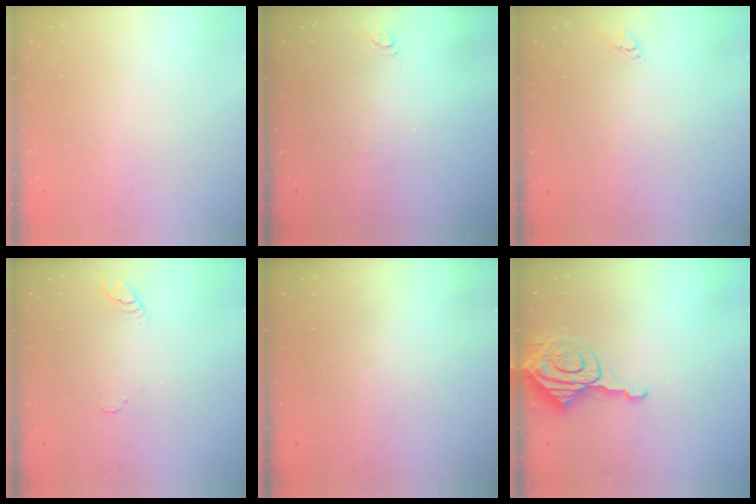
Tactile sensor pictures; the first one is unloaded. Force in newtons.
{"total": 4.4, "press": 4.3, "slide": 0.5}
{"total": 2.2, "press": 2.2, "slide": 0.2}
{"total": 3.7, "press": 3.7, "slide": 0.2}
{"total": 0.0}
{"total": 9.9, "press": 9.8, "slide": 0.9}